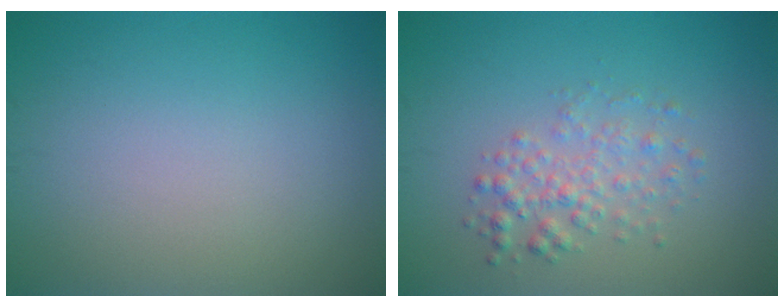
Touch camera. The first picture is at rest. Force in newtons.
{"total": 2.5, "press": 2.5, "slide": 0.0}